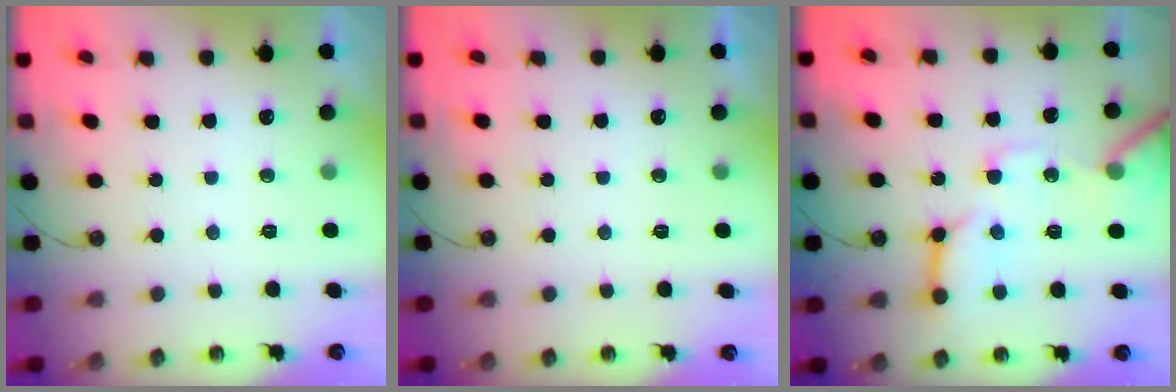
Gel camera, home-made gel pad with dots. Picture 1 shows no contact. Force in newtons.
{"total": 0.0}
{"total": 15.8, "press": 15.7, "slide": 1.8}